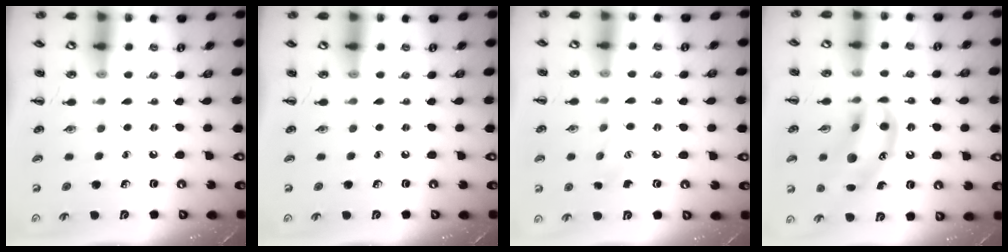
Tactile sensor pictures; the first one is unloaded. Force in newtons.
{"total": 0.0}
{"total": 5.2, "press": 5.0, "slide": 1.3}
{"total": 16.5, "press": 16.1, "slide": 3.6}